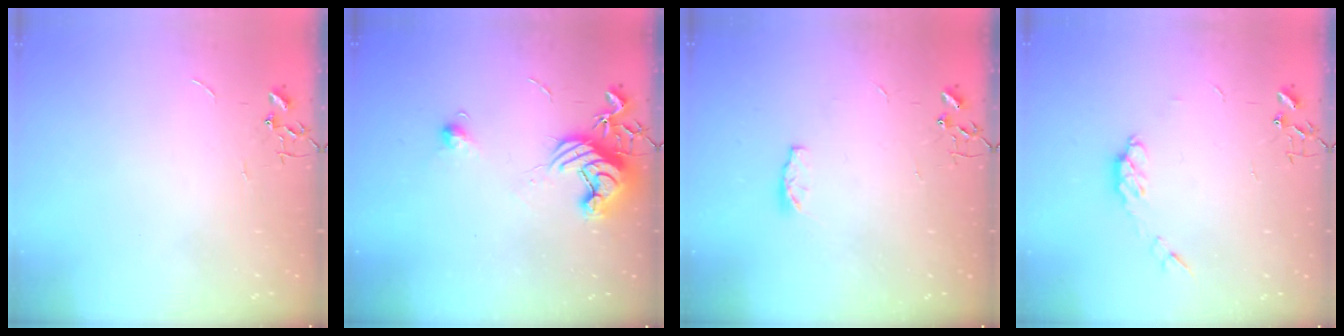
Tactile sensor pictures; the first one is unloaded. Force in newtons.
{"total": 11.2, "press": 11.1, "slide": 1.0}
{"total": 4.5, "press": 4.4, "slide": 0.5}
{"total": 6.3, "press": 6.3, "slide": 0.2}